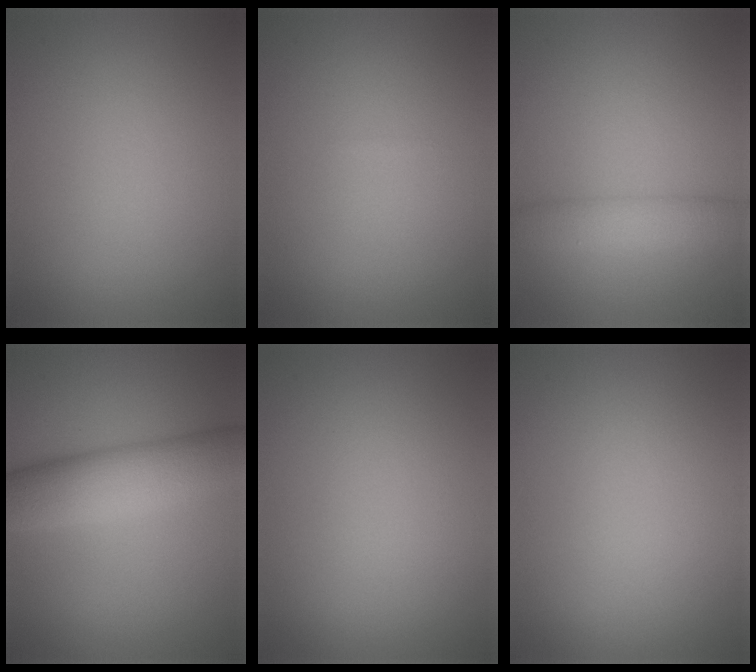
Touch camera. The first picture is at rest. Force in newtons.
{"total": 0.0}
{"total": 3.4, "press": 3.4, "slide": 0.1}
{"total": 7.7, "press": 7.7, "slide": 0.3}
{"total": 0.0}
{"total": 0.0}